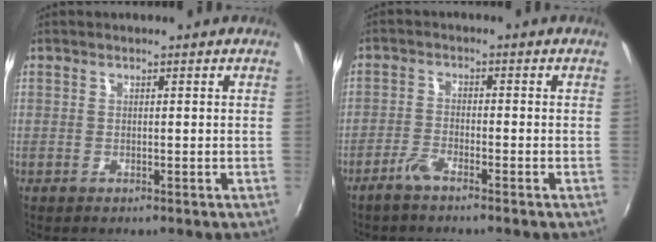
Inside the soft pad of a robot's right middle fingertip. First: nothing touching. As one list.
[{"total": 3.4, "force": [-2.8, 0.5, 1.9], "torque": [-0.056, 0.000, -0.057]}]